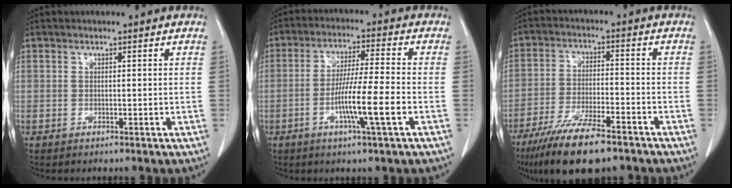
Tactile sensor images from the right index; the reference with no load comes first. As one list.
[{"total": 9.1, "force": [-3.0, -0.5, 8.6], "torque": [-0.156, -0.007, -0.057]}, {"total": 13.1, "force": [-9.6, 2.7, 8.6], "torque": [-0.155, -0.028, -0.163]}]